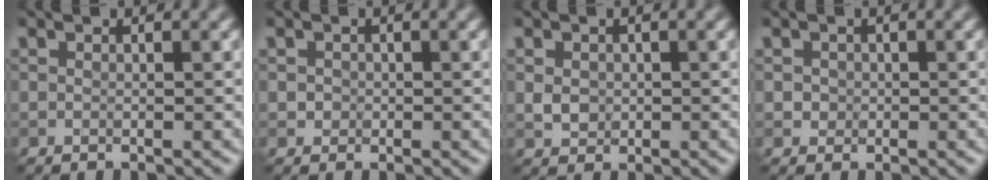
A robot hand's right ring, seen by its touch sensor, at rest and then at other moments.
{"total": 0.8, "force": [0.0, 0.8, 0.1], "torque": [0.006, -0.001, -0.002]}
{"total": 1.6, "force": [0.0, 1.4, 0.8], "torque": [-0.016, -0.001, -0.001]}
{"total": 1.0, "force": [0.0, 0.9, 0.1], "torque": [0.008, -0.002, 0.001]}